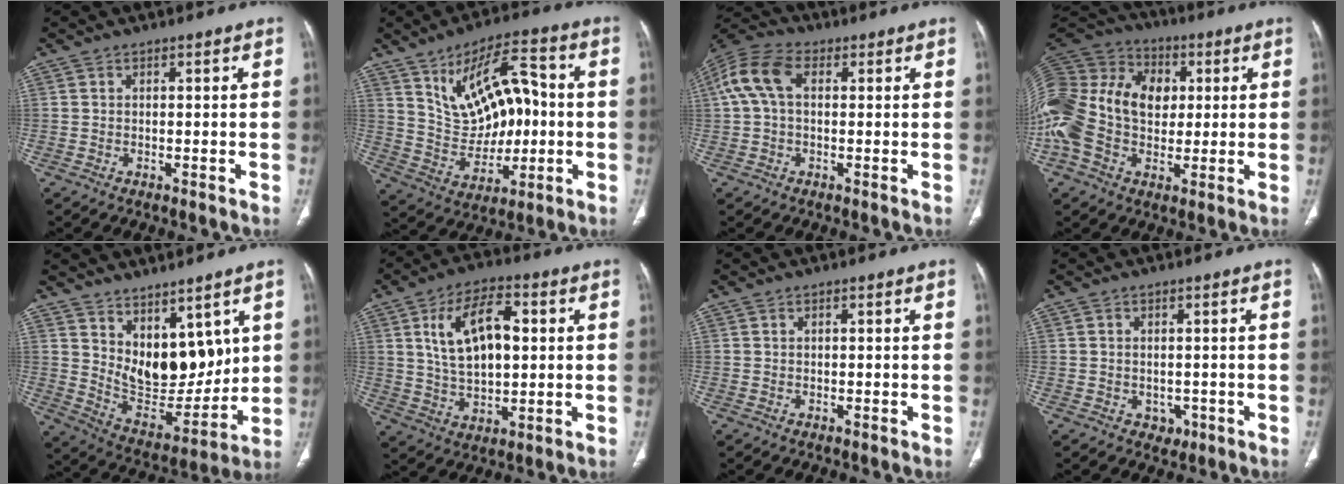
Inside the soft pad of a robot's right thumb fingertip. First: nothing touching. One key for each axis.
{"total": 16.2, "fx": 2.3, "fy": 9.3, "fz": 13.1, "tx": -0.173, "ty": 0.013, "tz": 0.050}
{"total": 9.4, "fx": 1.7, "fy": 5.8, "fz": 7.2, "tx": -0.159, "ty": 0.033, "tz": 0.028}
{"total": 26.6, "fx": 2.4, "fy": 18.8, "fz": 18.7, "tx": -0.427, "ty": 0.061, "tz": 0.050}
{"total": 14.6, "fx": 6.2, "fy": 8.2, "fz": 10.4, "tx": -0.115, "ty": -0.058, "tz": 0.132}
{"total": 14.1, "fx": 3.1, "fy": 7.6, "fz": 11.4, "tx": -0.186, "ty": 0.004, "tz": 0.057}
{"total": 0.0}
{"total": 2.6, "fx": -0.8, "fy": 2.3, "fz": 1.1, "tx": -0.001, "ty": 0.004, "tz": -0.003}